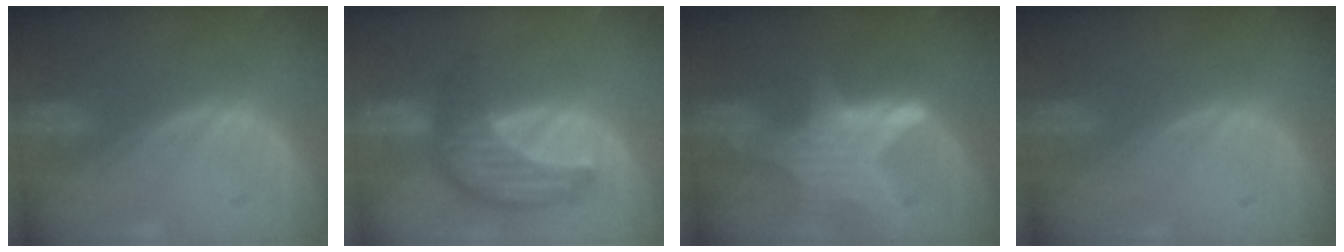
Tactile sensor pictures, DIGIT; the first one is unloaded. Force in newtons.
{"total": 7.9, "press": 7.4, "slide": 2.7}
{"total": 6.7, "press": 6.5, "slide": 1.7}
{"total": 0.0}